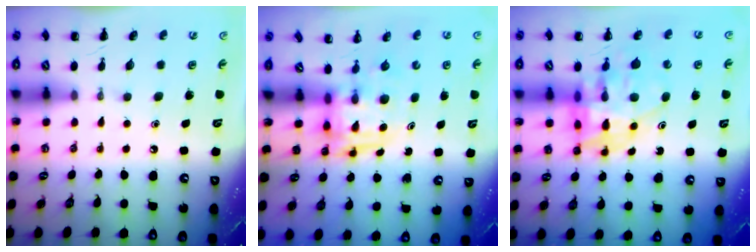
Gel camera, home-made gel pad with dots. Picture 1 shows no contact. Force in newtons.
{"total": 3.8, "press": 3.7, "slide": 0.7}
{"total": 10.9, "press": 10.4, "slide": 3.3}